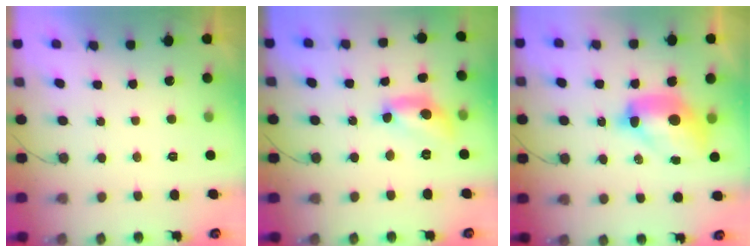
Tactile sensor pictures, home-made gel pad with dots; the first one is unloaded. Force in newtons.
{"total": 13.3, "press": 13.2, "slide": 0.9}
{"total": 11.3, "press": 11.2, "slide": 1.1}